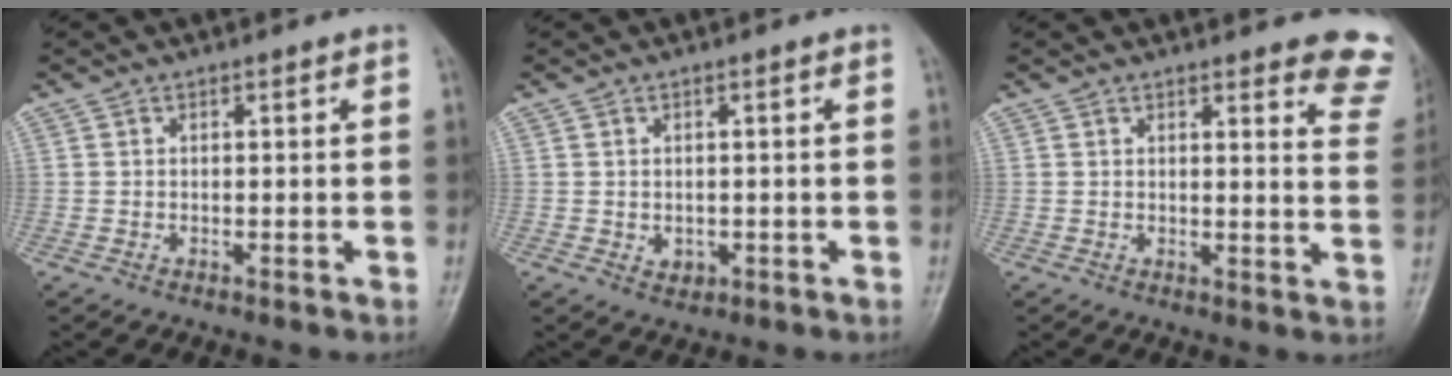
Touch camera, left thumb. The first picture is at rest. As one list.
[{"total": 1.8, "force": [-0.3, 1.5, 1.0], "torque": [-0.009, -0.001, 0.003]}, {"total": 10.1, "force": [8.8, 2.6, 4.3], "torque": [-0.005, -0.046, 0.069]}]